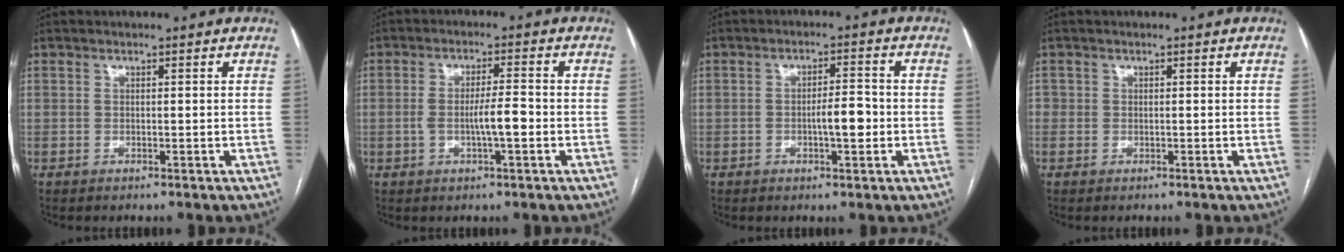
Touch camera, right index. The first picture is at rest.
{"total": 4.9, "force": [-1.1, 0.6, 4.7], "torque": [-0.085, 0.004, -0.018]}
{"total": 4.6, "force": [-1.0, 1.1, 4.3], "torque": [-0.070, 0.005, -0.014]}
{"total": 0.8, "force": [-0.1, 0.8, 0.3], "torque": [-0.004, 0.006, -0.002]}